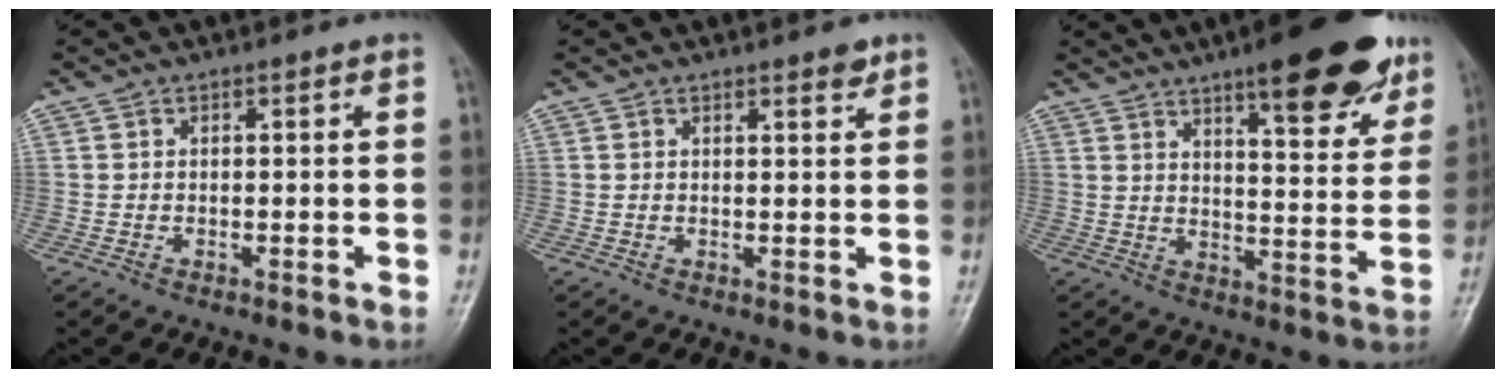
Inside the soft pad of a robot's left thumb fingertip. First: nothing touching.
{"total": 2.2, "force": [1.6, 0.9, 1.3], "torque": [-0.007, -0.009, 0.020]}
{"total": 19.2, "force": [12.0, 5.6, 13.8], "torque": [-0.149, -0.050, 0.167]}